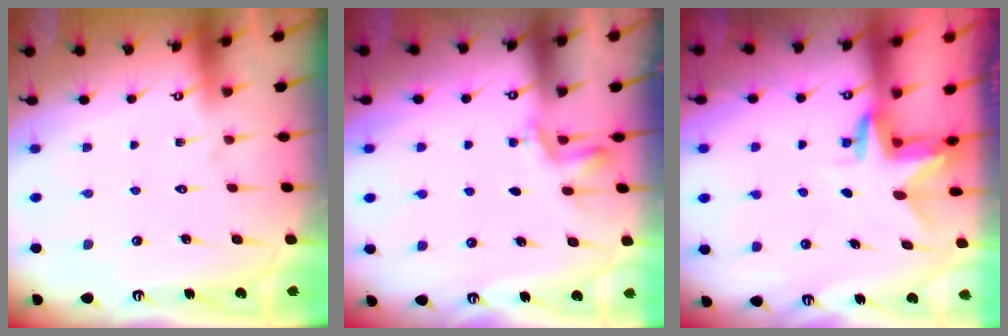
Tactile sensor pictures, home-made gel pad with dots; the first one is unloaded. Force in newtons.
{"total": 2.7, "press": 2.4, "slide": 1.2}
{"total": 3.0, "press": 3.0, "slide": 0.1}